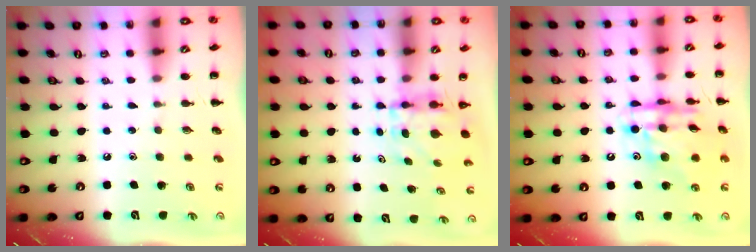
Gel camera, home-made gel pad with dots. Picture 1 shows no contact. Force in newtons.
{"total": 3.9, "press": 3.9, "slide": 0.3}
{"total": 15.0, "press": 14.5, "slide": 3.9}